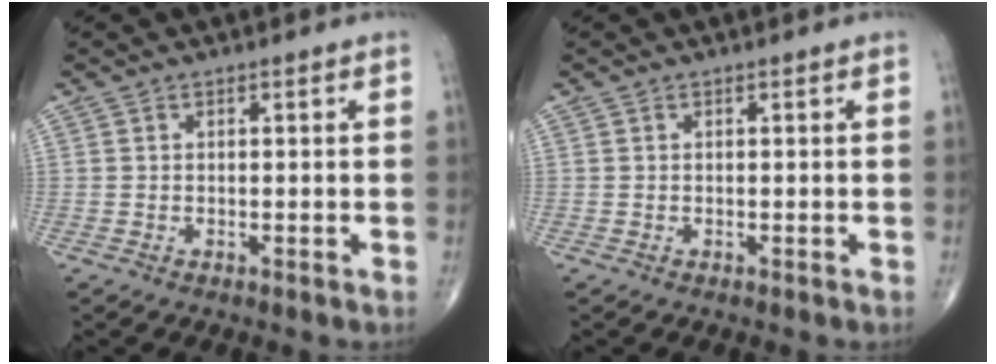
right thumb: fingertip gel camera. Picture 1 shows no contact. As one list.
[{"total": 0.0}]